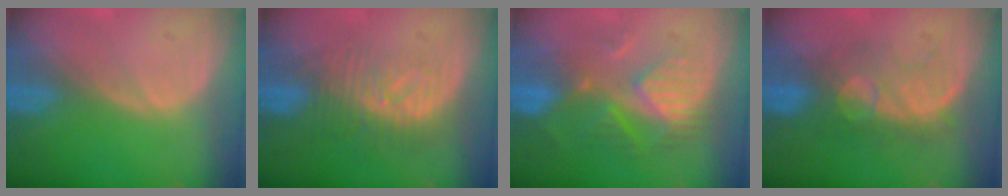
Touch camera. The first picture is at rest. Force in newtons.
{"total": 8.2, "press": 7.3, "slide": 3.8}
{"total": 8.3, "press": 8.0, "slide": 2.3}
{"total": 7.5, "press": 7.2, "slide": 2.1}